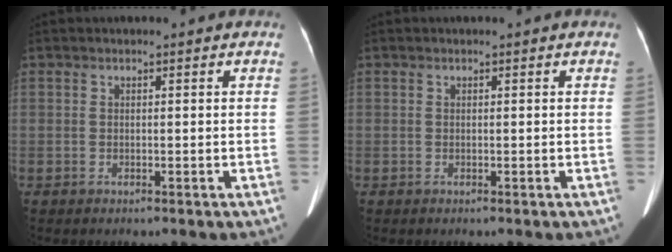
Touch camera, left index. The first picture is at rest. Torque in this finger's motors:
{"motor_torque": [0.04, 0.04, 0.00, 0.00]}